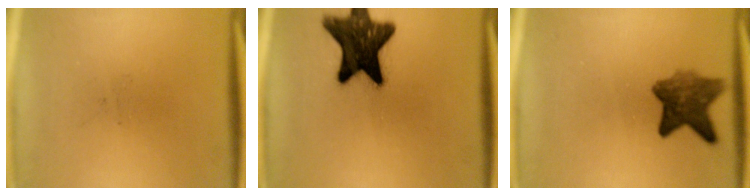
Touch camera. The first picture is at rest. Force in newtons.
{"total": 15.8}
{"total": 6.9}